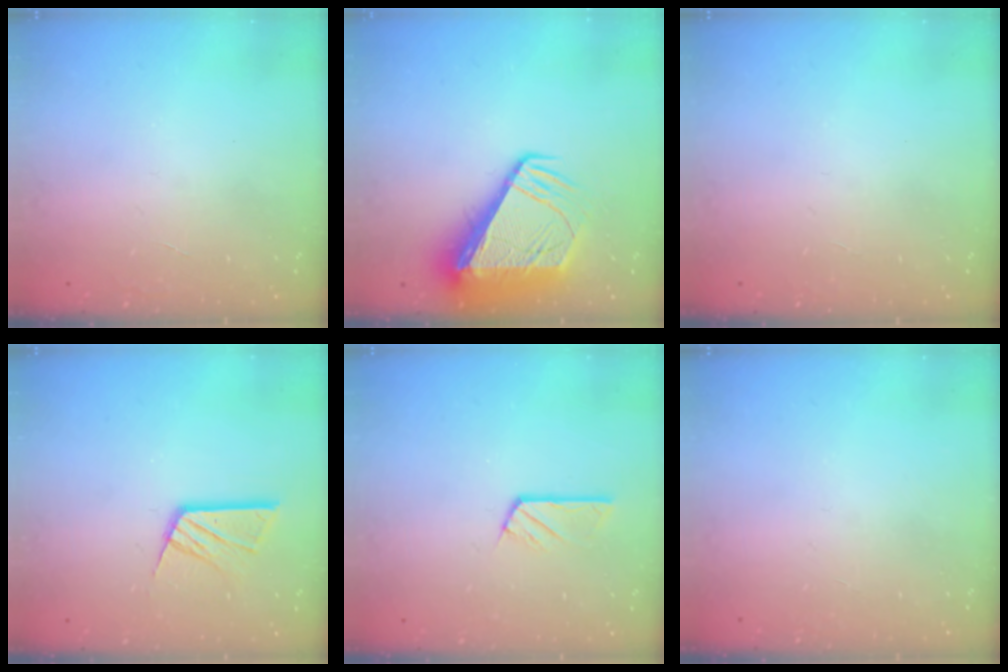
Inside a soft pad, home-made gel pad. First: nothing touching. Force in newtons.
{"total": 12.8, "press": 12.8, "slide": 1.1}
{"total": 0.0}
{"total": 11.0, "press": 11.0, "slide": 1.2}
{"total": 3.5, "press": 3.5, "slide": 0.2}
{"total": 0.0}